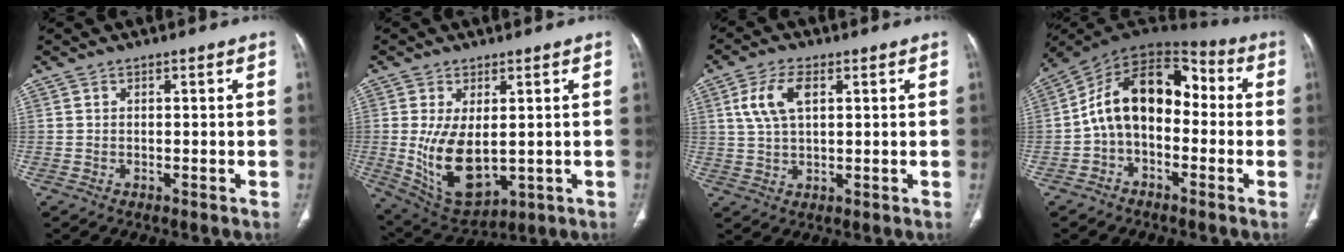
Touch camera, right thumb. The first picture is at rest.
{"total": 12.4, "force": [-0.5, 6.6, 10.5], "torque": [-0.185, -0.017, 0.020]}
{"total": 7.3, "force": [2.4, 3.7, 5.8], "torque": [-0.125, 0.003, 0.051]}
{"total": 14.6, "force": [-1.2, 9.5, 11.1], "torque": [-0.161, 0.059, -0.035]}